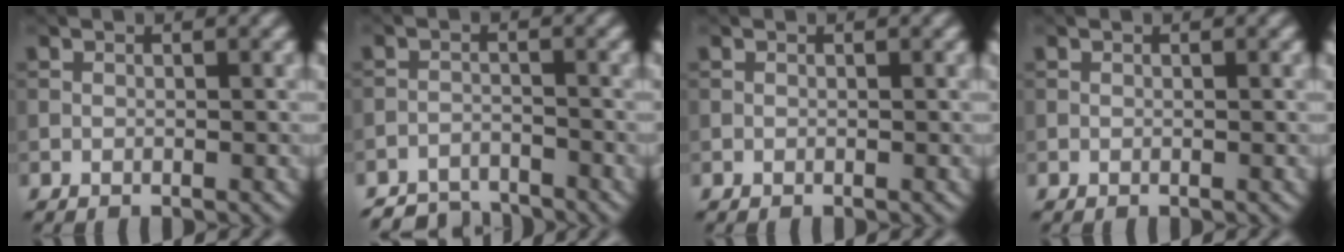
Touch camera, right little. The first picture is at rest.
{"total": 4.2, "force": [-4.1, 0.8, 0.5], "torque": [-0.005, -0.005, -0.076]}
{"total": 0.0}
{"total": 0.0}